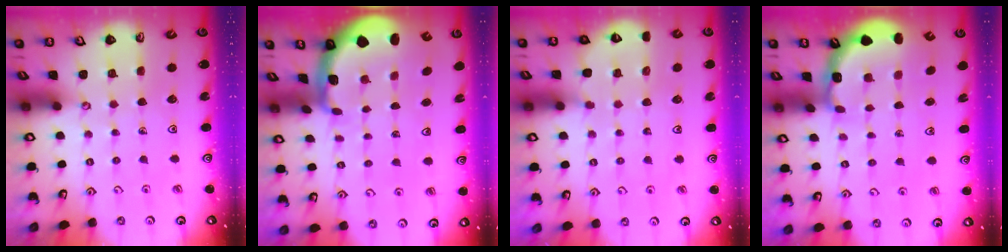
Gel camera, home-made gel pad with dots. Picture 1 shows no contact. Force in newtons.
{"total": 1.7, "press": 1.7, "slide": 0.4}
{"total": 5.2, "press": 4.8, "slide": 1.8}
{"total": 2.7, "press": 2.7, "slide": 0.6}